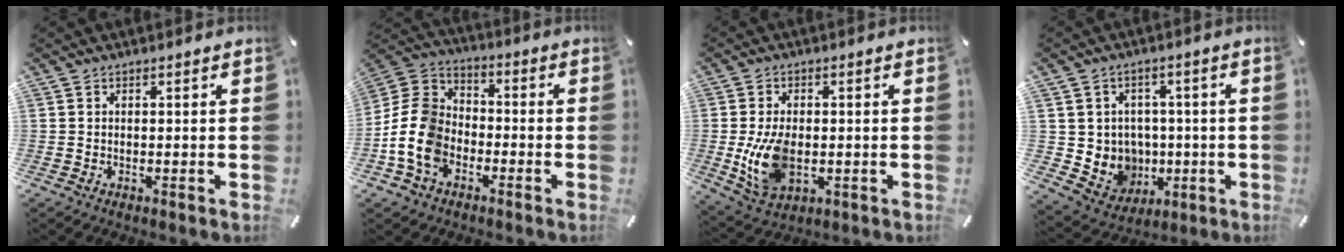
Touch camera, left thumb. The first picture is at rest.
{"total": 13.1, "force": [-5.0, 9.9, 6.8], "torque": [-0.158, 0.033, -0.090]}
{"total": 10.4, "force": [-1.2, 6.7, 8.0], "torque": [-0.166, -0.010, -0.021]}
{"total": 8.1, "force": [0.6, 8.0, 0.5], "torque": [-0.029, -0.013, 0.026]}